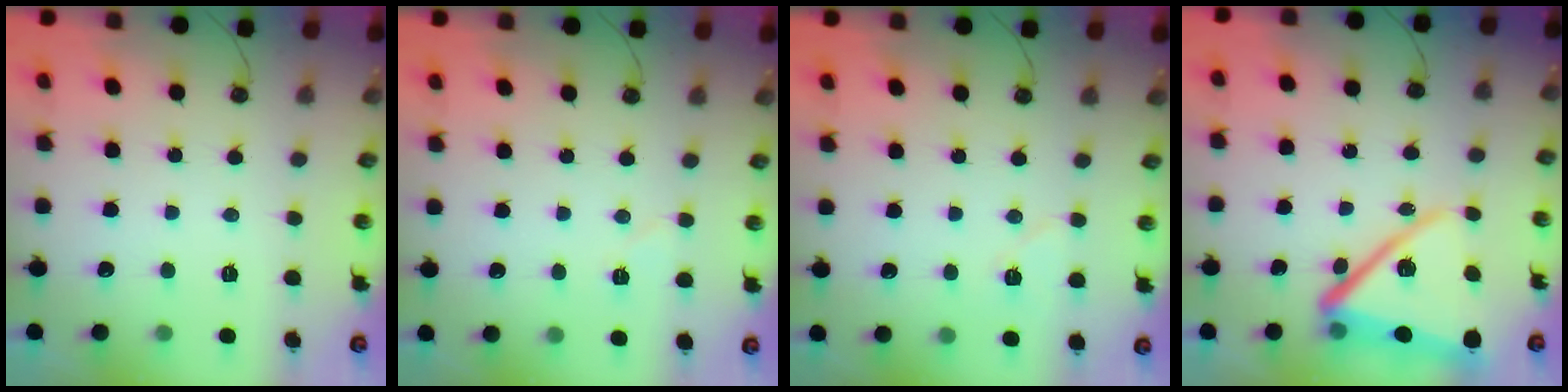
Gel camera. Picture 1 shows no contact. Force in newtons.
{"total": 3.9, "press": 3.4, "slide": 1.9}
{"total": 6.2, "press": 5.9, "slide": 1.8}
{"total": 16.5, "press": 16.4, "slide": 2.2}